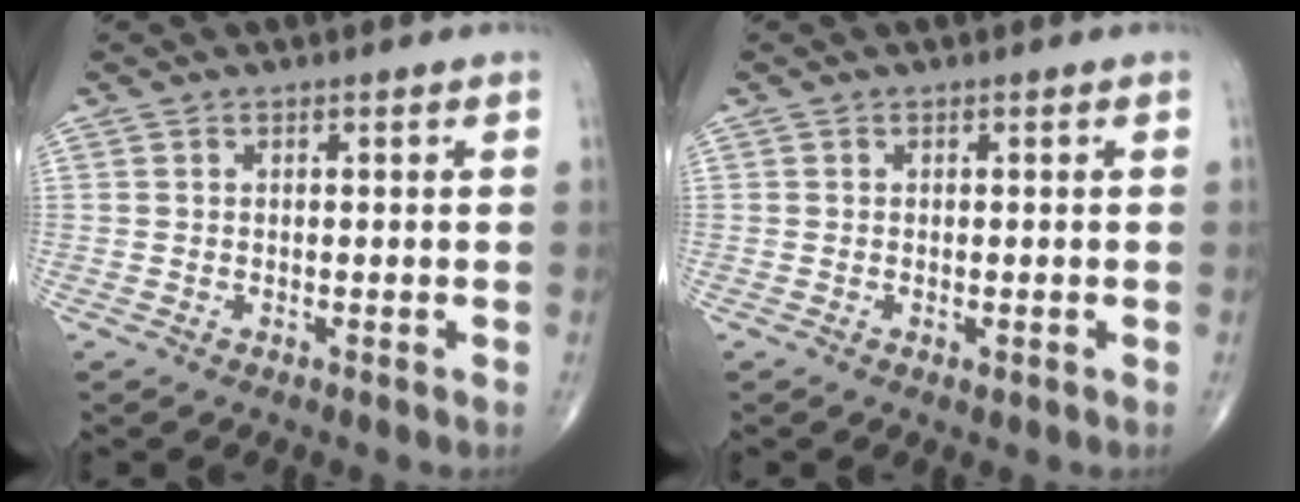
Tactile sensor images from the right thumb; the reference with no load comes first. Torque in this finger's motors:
{"motor_torque": [-0.38, -0.16, 0.02, 0.20, 0.04]}